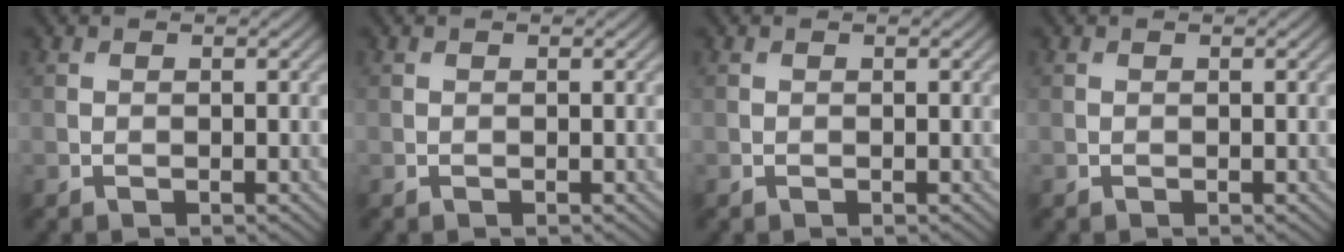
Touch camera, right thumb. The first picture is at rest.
{"total": 0.0}
{"total": 0.0}
{"total": 0.0}